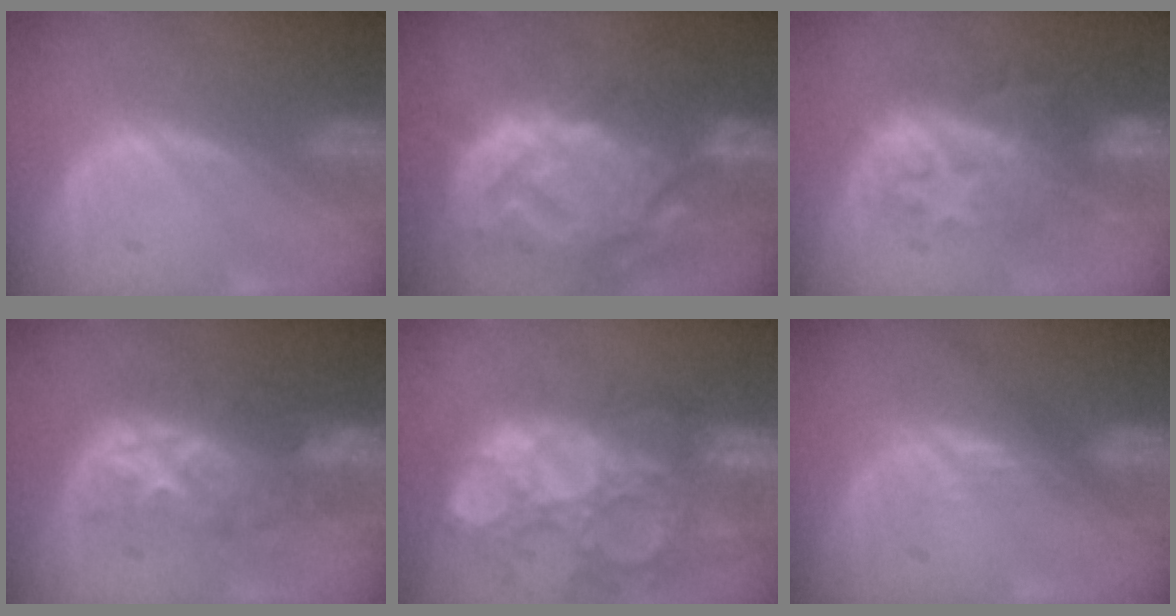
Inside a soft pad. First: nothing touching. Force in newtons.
{"total": 14.3, "press": 12.3, "slide": 7.4}
{"total": 8.8, "press": 8.6, "slide": 1.8}
{"total": 8.7, "press": 8.7, "slide": 0.9}
{"total": 15.2, "press": 12.6, "slide": 8.5}
{"total": 2.0, "press": 1.5, "slide": 1.3}